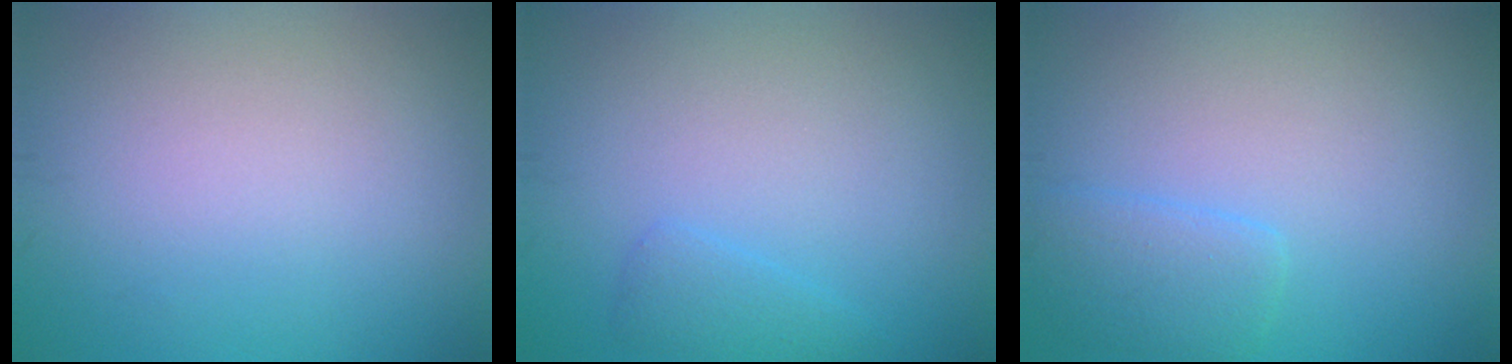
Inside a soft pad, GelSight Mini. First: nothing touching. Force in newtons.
{"total": 1.4, "press": 1.4, "slide": 0.1}
{"total": 2.4, "press": 2.3, "slide": 0.2}